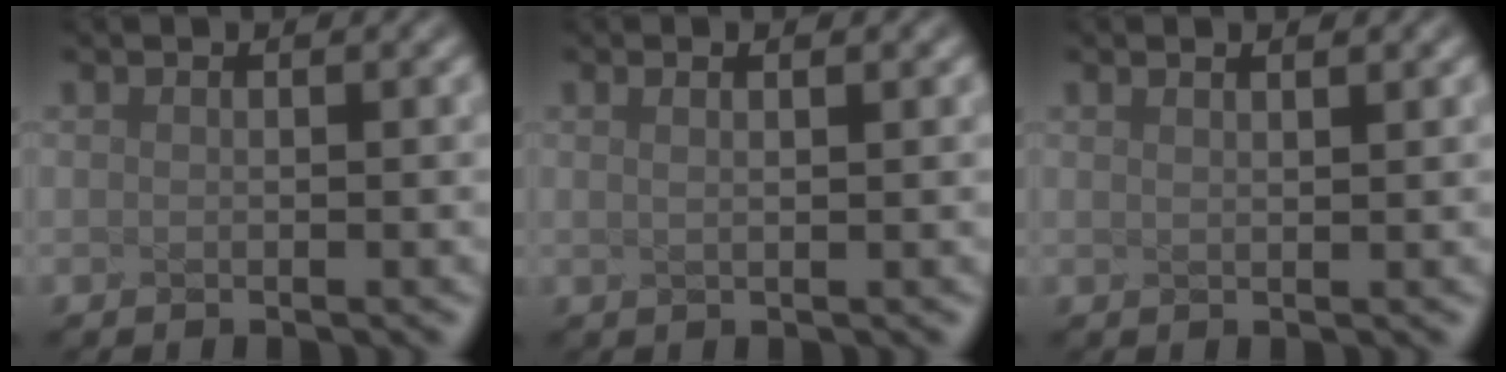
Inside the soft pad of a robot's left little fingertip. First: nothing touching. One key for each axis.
{"total": 1.7, "fx": 0.7, "fy": 0.6, "fz": 1.4, "tx": -0.021, "ty": 0.019, "tz": 0.004}
{"total": 1.6, "fx": 1.1, "fy": 0.4, "fz": 1.0, "tx": -0.007, "ty": 0.022, "tz": 0.006}